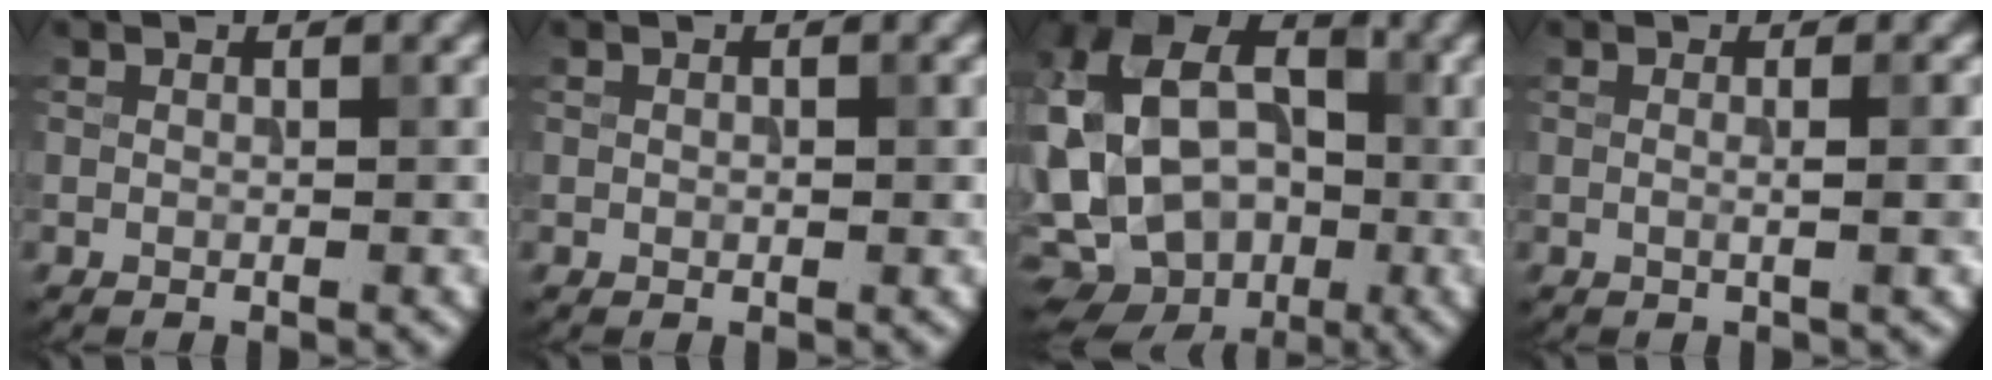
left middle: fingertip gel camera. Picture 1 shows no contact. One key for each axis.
{"total": 0.6, "fx": 0.0, "fy": 0.3, "fz": 0.6, "tx": -0.011, "ty": 0.001, "tz": -0.001}
{"total": 19.6, "fx": -3.0, "fy": 16.5, "fz": 10.1, "tx": -0.209, "ty": 0.024, "tz": -0.079}
{"total": 1.7, "fx": 0.1, "fy": 0.3, "fz": 1.7, "tx": -0.019, "ty": -0.004, "tz": -0.001}